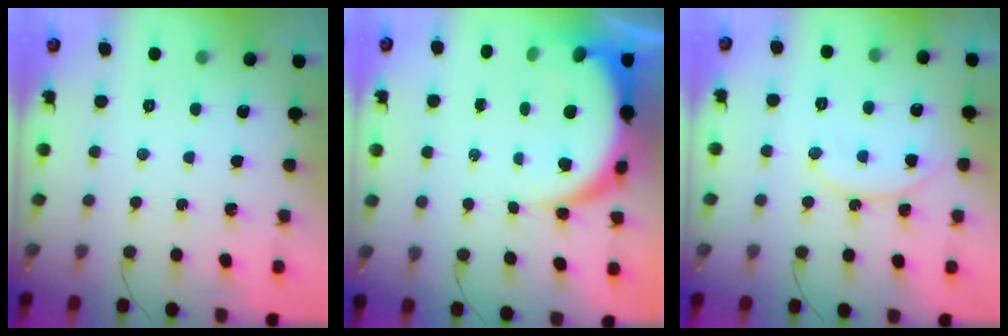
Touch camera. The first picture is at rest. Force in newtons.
{"total": 9.7, "press": 9.6, "slide": 1.2}
{"total": 11.4, "press": 11.4, "slide": 0.7}